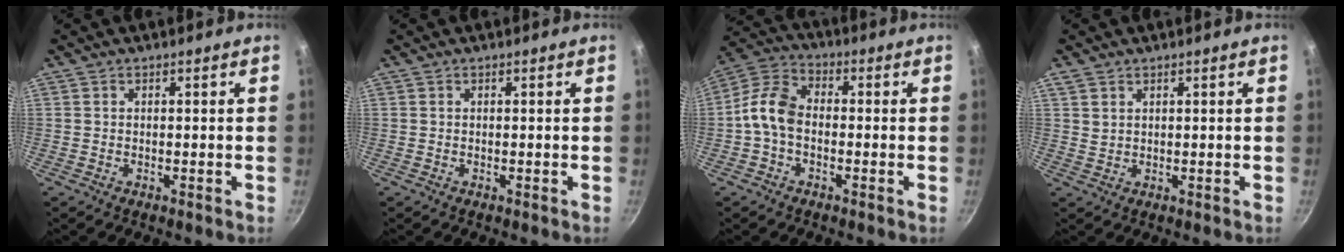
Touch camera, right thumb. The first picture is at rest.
{"total": 0.0}
{"total": 8.5, "force": [-1.4, 5.9, 5.9], "torque": [-0.106, 0.033, -0.046]}
{"total": 1.8, "force": [1.2, 1.1, 0.7], "torque": [-0.010, -0.005, 0.022]}